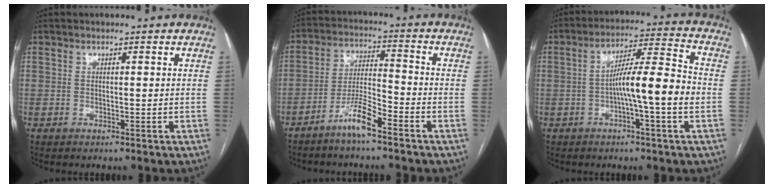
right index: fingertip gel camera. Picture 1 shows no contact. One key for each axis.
{"total": 6.7, "fx": -4.9, "fy": 0.6, "fz": 4.6, "tx": -0.093, "ty": -0.003, "tz": -0.097}
{"total": 10.2, "fx": -2.0, "fy": 0.0, "fz": 10.0, "tx": -0.165, "ty": 0.017, "tz": -0.040}